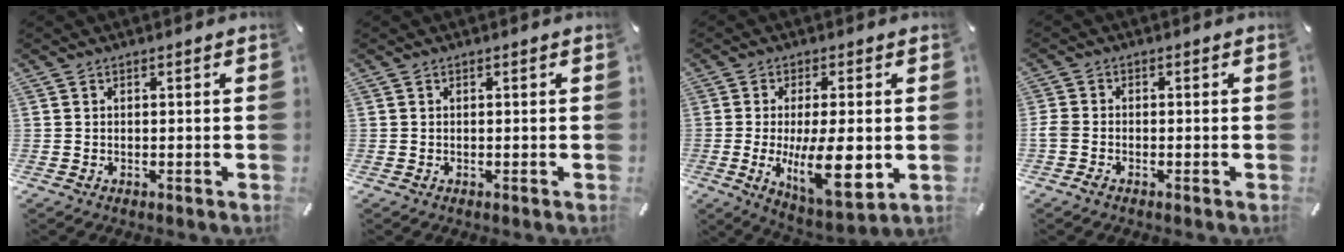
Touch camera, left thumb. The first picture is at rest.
{"total": 0.0}
{"total": 15.8, "force": [-1.7, 5.9, 14.5], "torque": [-0.254, -0.020, -0.020]}
{"total": 1.9, "force": [-1.1, 1.1, 1.1], "torque": [-0.020, 0.004, -0.021]}